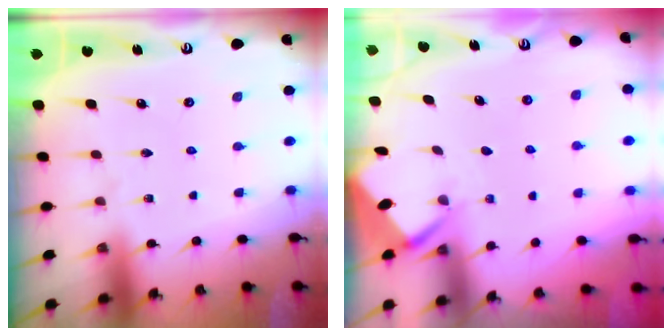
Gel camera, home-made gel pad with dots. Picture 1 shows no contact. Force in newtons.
{"total": 2.8, "press": 2.7, "slide": 0.3}